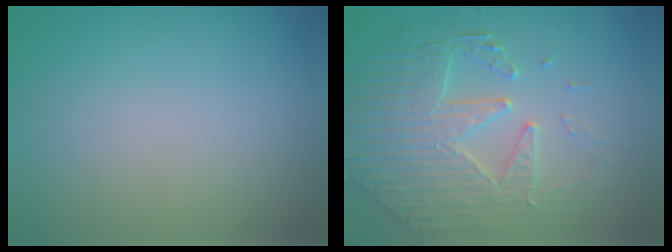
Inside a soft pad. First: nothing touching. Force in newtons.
{"total": 5.5, "press": 5.0, "slide": 2.4}